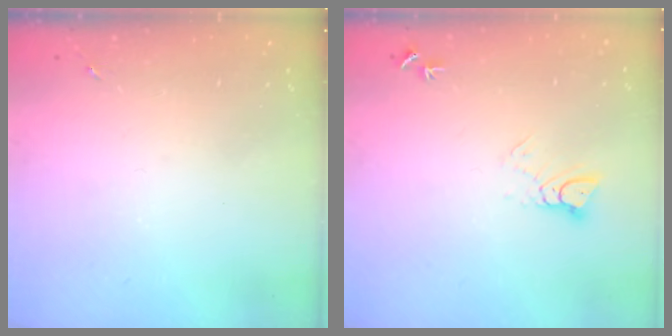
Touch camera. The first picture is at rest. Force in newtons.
{"total": 4.7, "press": 4.7, "slide": 0.2}